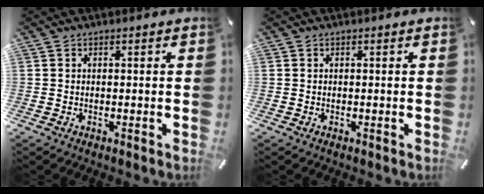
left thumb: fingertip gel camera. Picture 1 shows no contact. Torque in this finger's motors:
{"motor_torque": [0.00, 0.00, 0.00, 0.01, 0.00]}